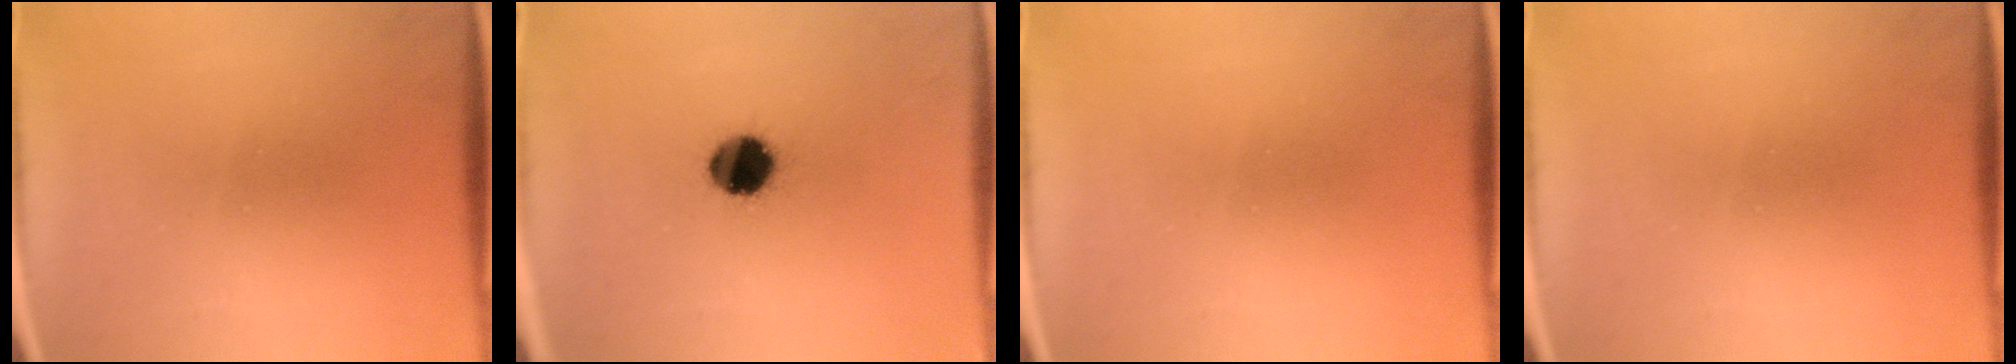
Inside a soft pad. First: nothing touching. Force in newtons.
{"total": 8.0}
{"total": 0.0}
{"total": 0.0}